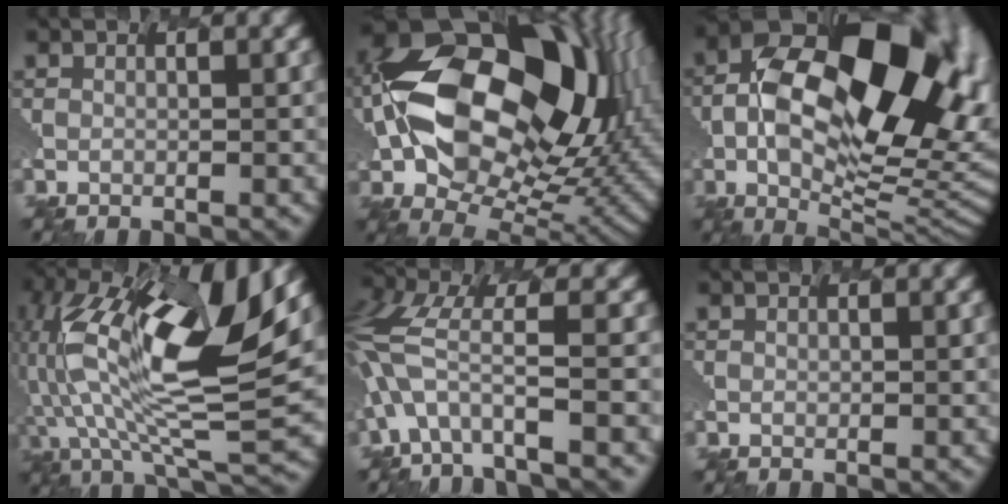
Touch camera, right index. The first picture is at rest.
{"total": 19.0, "force": [1.5, 13.6, 13.2], "torque": [-0.270, 0.017, 0.036]}
{"total": 13.8, "force": [0.6, 7.2, 11.7], "torque": [-0.204, 0.030, -0.017]}
{"total": 12.8, "force": [3.3, 4.8, 11.4], "torque": [-0.267, 0.028, 0.038]}
{"total": 6.0, "force": [-1.5, 2.4, 5.3], "torque": [-0.152, 0.020, -0.043]}
{"total": 0.6, "force": [0.1, 0.3, 0.5], "torque": [-0.010, -0.002, 0.003]}